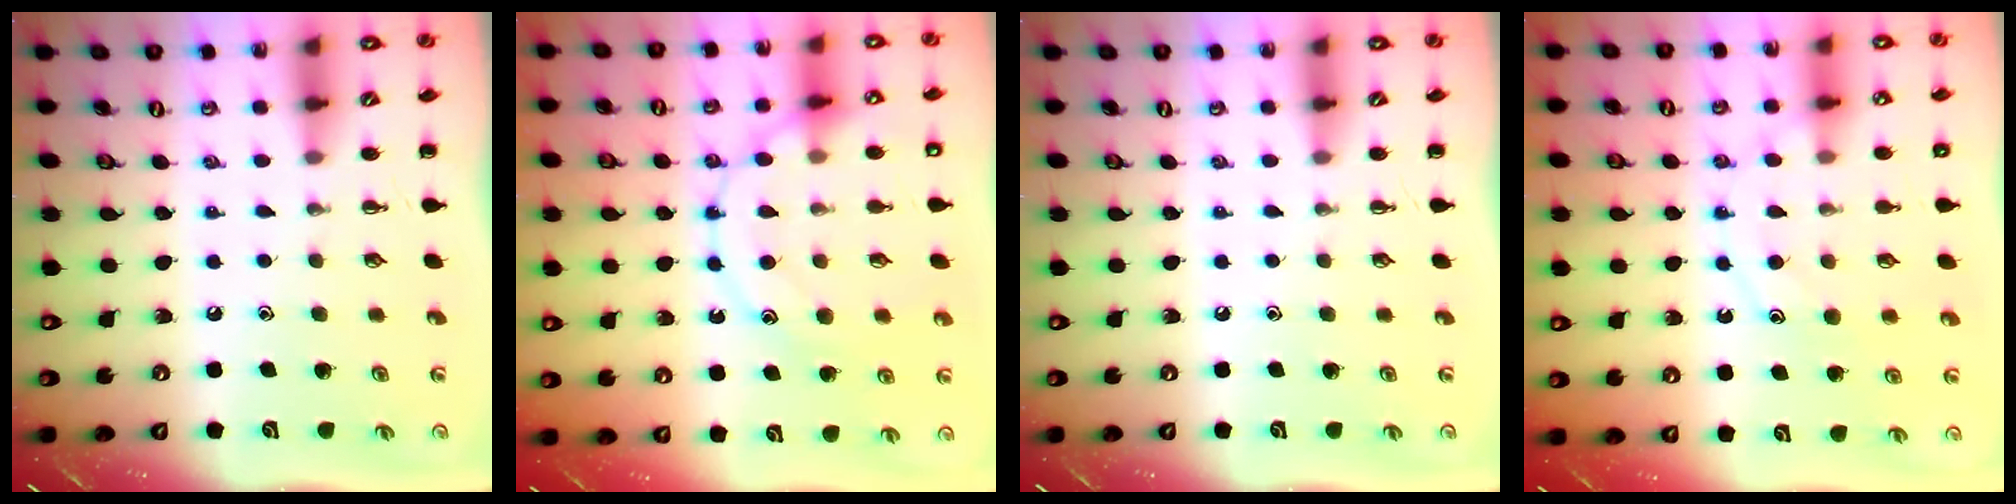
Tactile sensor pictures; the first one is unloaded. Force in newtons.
{"total": 15.9, "press": 15.9, "slide": 1.2}
{"total": 0.0}
{"total": 11.9, "press": 11.9, "slide": 0.8}